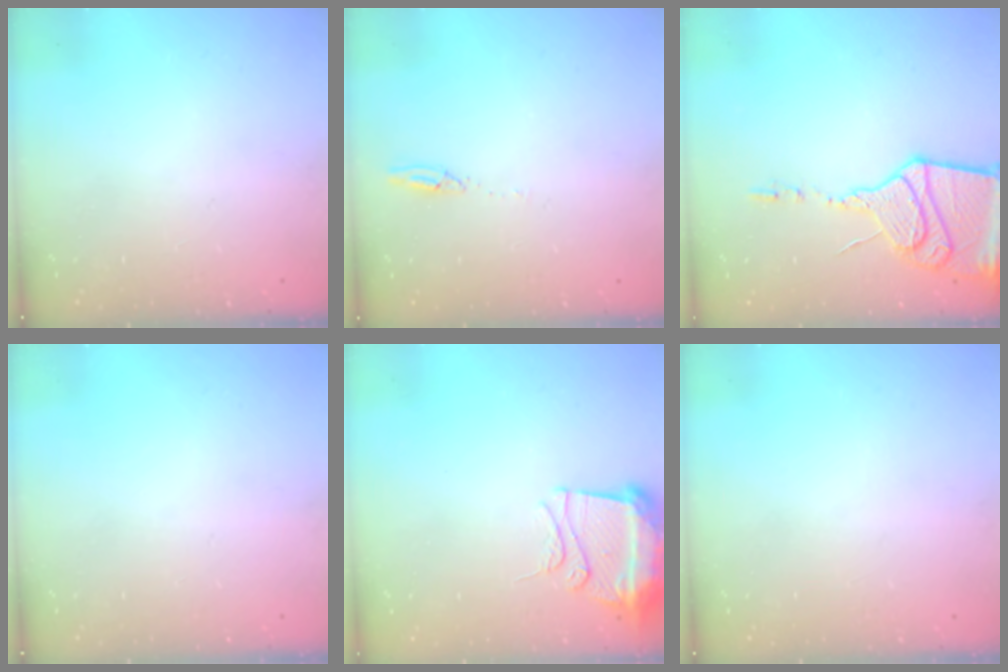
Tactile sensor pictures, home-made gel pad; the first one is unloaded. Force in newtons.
{"total": 2.7, "press": 2.7, "slide": 0.2}
{"total": 16.9, "press": 16.8, "slide": 1.6}
{"total": 0.0}
{"total": 10.8, "press": 10.7, "slide": 1.1}
{"total": 0.0}